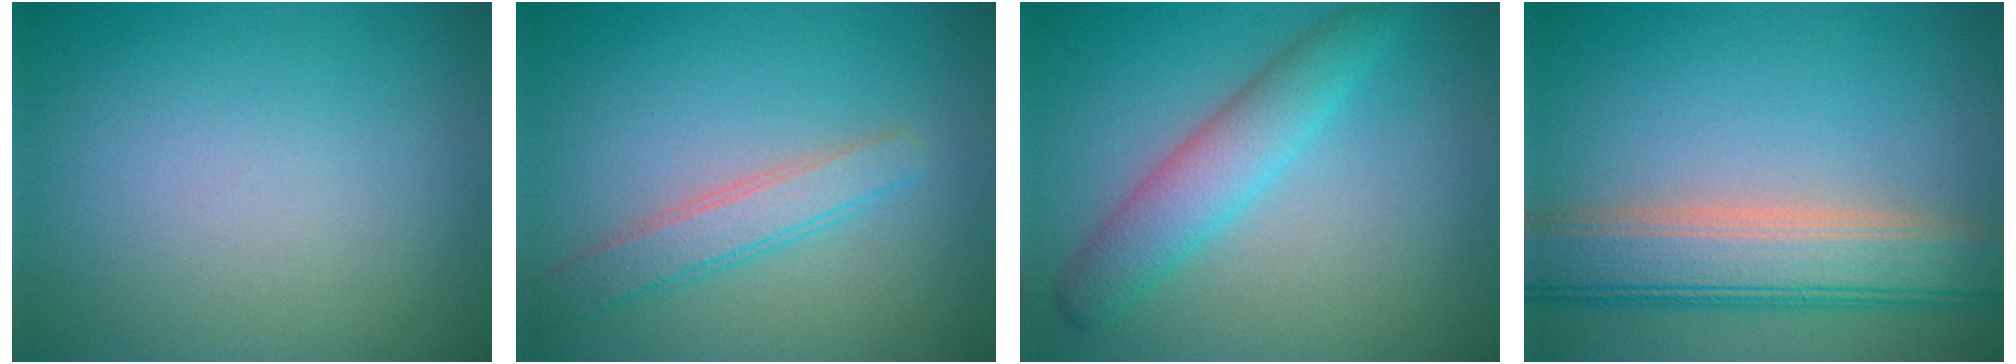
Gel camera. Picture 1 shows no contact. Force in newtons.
{"total": 2.7, "press": 2.7, "slide": 0.1}
{"total": 3.8, "press": 3.8, "slide": 0.1}
{"total": 6.9, "press": 6.9, "slide": 0.8}